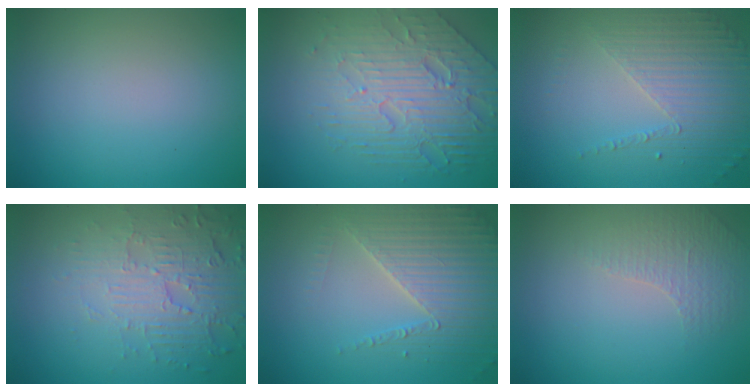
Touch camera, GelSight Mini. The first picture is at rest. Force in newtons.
{"total": 7.5, "press": 5.3, "slide": 5.4}
{"total": 4.4, "press": 3.1, "slide": 3.2}
{"total": 5.9, "press": 3.8, "slide": 4.5}
{"total": 4.3, "press": 4.1, "slide": 1.4}
{"total": 1.3, "press": 0.9, "slide": 0.9}